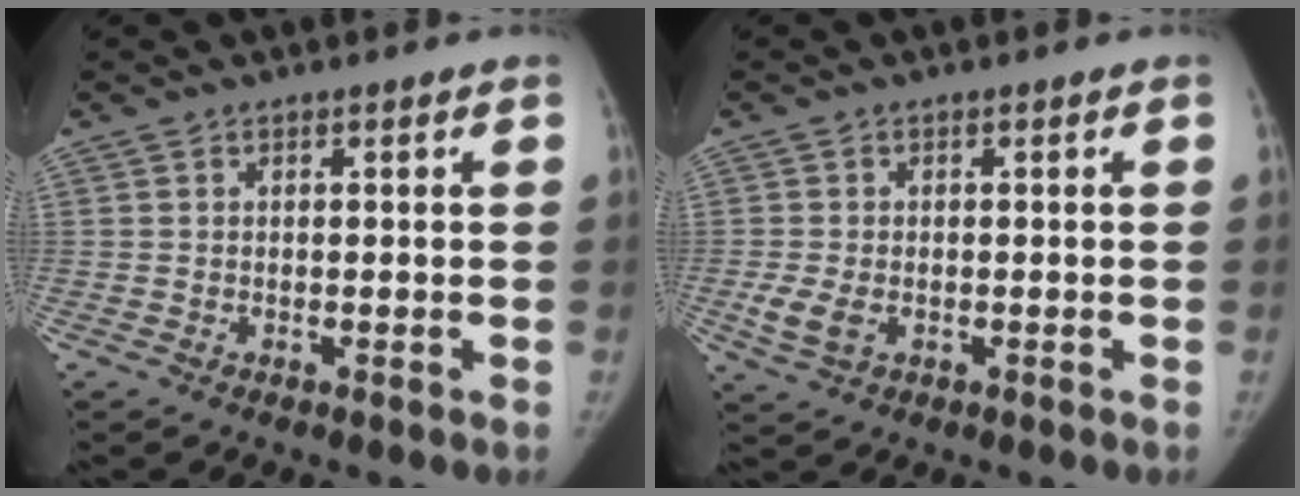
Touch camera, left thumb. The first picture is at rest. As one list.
[{"total": 4.0, "force": [-0.9, 2.6, 2.9], "torque": [-0.070, -0.008, -0.012]}]